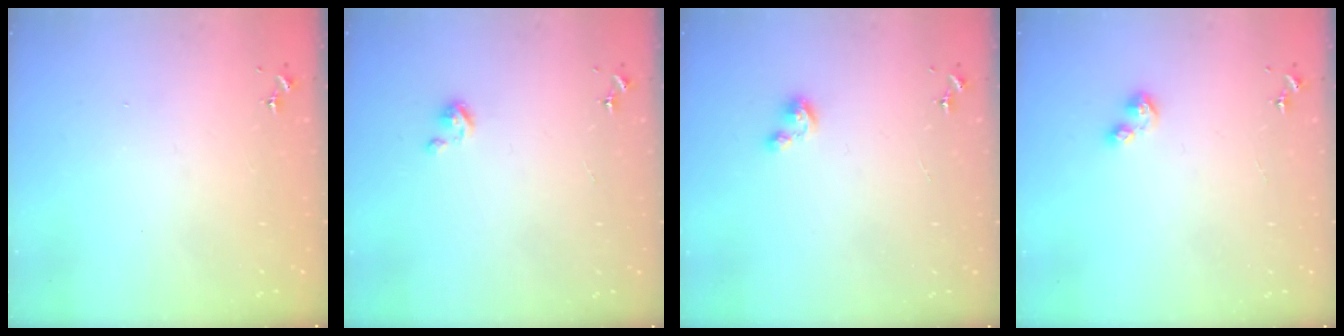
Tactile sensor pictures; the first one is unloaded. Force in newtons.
{"total": 3.3, "press": 3.3, "slide": 0.3}
{"total": 3.4, "press": 3.4, "slide": 0.2}
{"total": 4.2, "press": 4.1, "slide": 0.7}